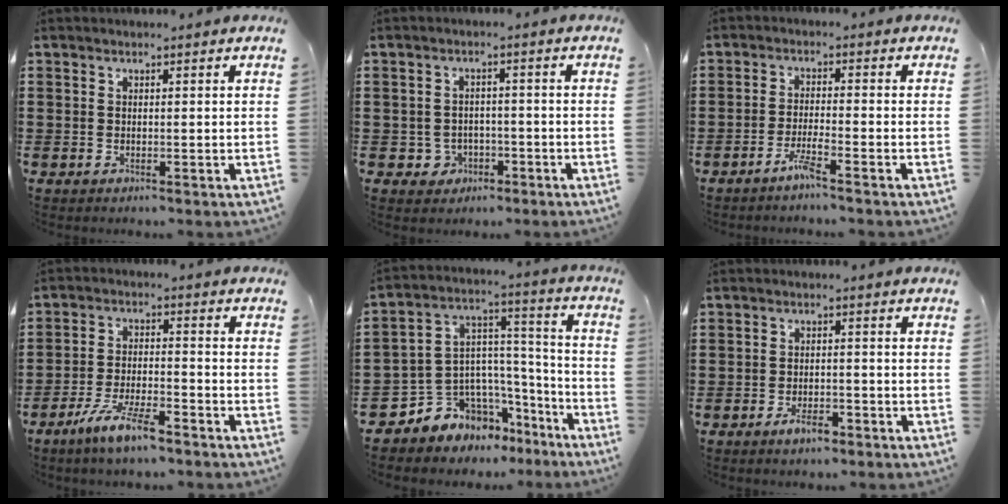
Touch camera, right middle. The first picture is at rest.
{"total": 2.9, "force": [-1.6, 2.3, 0.7], "torque": [-0.021, 0.005, -0.038]}
{"total": 3.5, "force": [-2.6, -0.1, 2.2], "torque": [-0.045, 0.001, -0.051]}
{"total": 7.1, "force": [-5.4, 1.1, 4.4], "torque": [-0.103, -0.005, -0.107]}
{"total": 6.9, "force": [-4.6, 5.2, -0.1], "torque": [-0.036, -0.015, -0.088]}
{"total": 2.9, "force": [-2.2, 1.2, 1.5], "torque": [-0.026, 0.004, -0.042]}